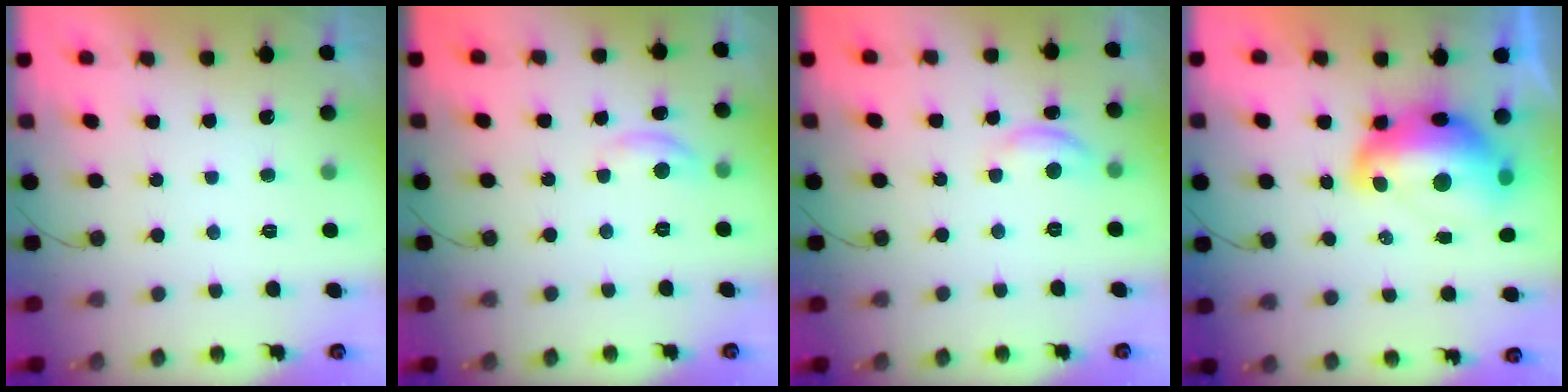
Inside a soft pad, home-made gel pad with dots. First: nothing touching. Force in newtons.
{"total": 4.8, "press": 4.7, "slide": 0.3}
{"total": 6.3, "press": 6.3, "slide": 0.4}
{"total": 15.1, "press": 15.0, "slide": 1.1}